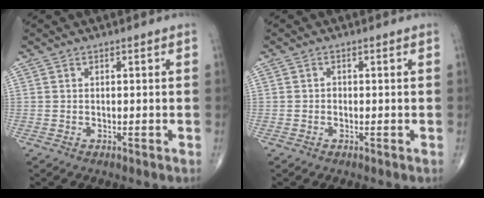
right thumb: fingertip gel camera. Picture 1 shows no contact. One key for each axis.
{"total": 0.6, "fx": -0.2, "fy": 0.5, "fz": 0.2, "tx": 0.002, "ty": 0.001, "tz": -0.007}